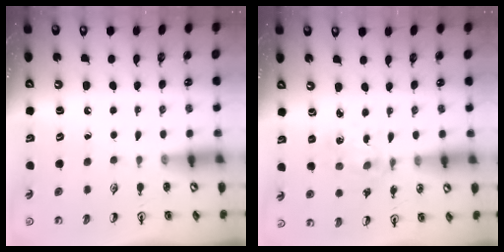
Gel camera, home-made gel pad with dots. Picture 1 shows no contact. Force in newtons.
{"total": 2.1, "press": 2.1, "slide": 0.4}